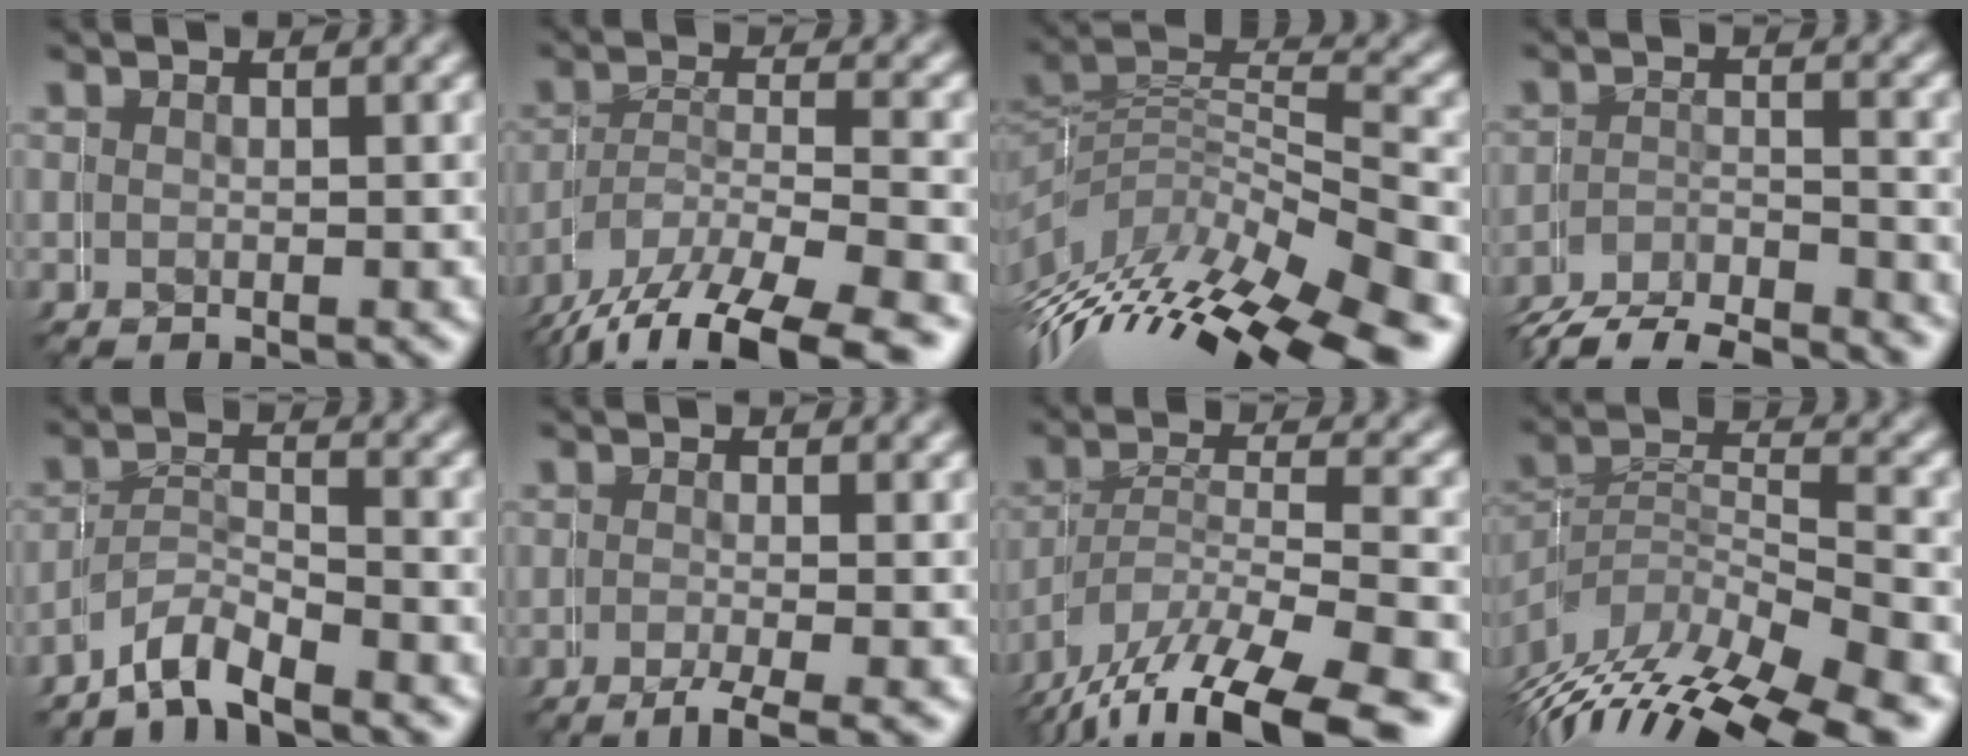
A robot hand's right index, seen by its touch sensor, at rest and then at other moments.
{"total": 7.1, "force": [-4.8, 3.7, 3.6], "torque": [-0.074, -0.018, -0.065]}
{"total": 10.3, "force": [-4.9, 7.3, 5.3], "torque": [-0.128, -0.026, -0.062]}
{"total": 4.4, "force": [-3.7, 2.5, -0.2], "torque": [-0.009, -0.009, -0.067]}
{"total": 3.6, "force": [-3.2, 1.6, -0.4], "torque": [0.003, 0.001, -0.062]}
{"total": 2.6, "force": [-2.2, 0.5, 1.4], "torque": [-0.023, -0.008, -0.026]}
{"total": 7.3, "force": [-4.8, 3.7, 4.0], "torque": [-0.088, -0.032, -0.058]}
{"total": 7.8, "force": [-4.0, 5.1, 4.2], "torque": [-0.080, -0.015, -0.057]}